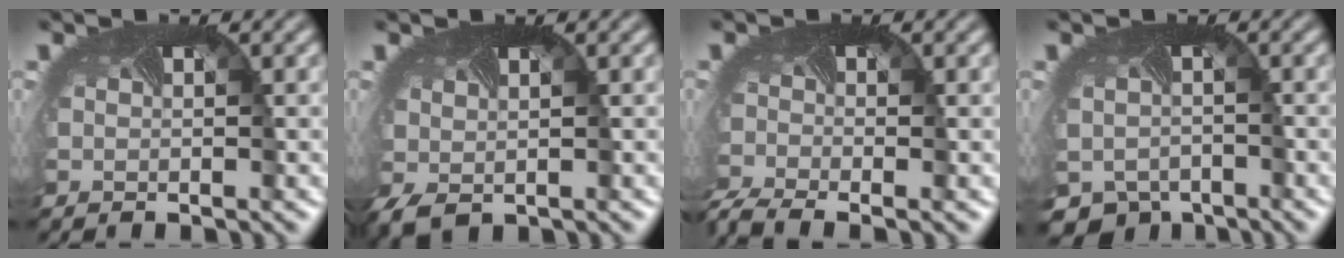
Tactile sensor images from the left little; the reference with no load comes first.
{"total": 2.0, "force": [-0.7, 1.1, 1.5], "torque": [-0.057, -0.008, -0.007]}
{"total": 4.5, "force": [-3.8, 1.0, 2.2], "torque": [-0.060, -0.030, -0.074]}
{"total": 5.2, "force": [-3.7, 3.3, 1.4], "torque": [-0.037, -0.035, -0.050]}